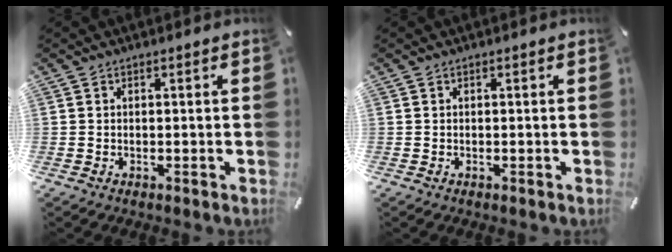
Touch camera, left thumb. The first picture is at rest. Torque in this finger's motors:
{"motor_torque": [0.00, 0.00, -0.01, 0.01, 0.00]}